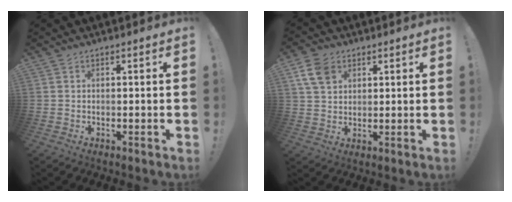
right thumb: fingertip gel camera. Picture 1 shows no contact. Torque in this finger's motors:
{"motor_torque": [-0.22, 0.23, 0.13, -0.04, 0.15]}